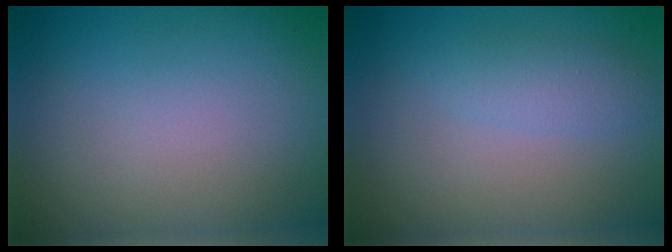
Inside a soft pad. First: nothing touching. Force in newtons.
{"total": 1.8, "press": 1.8, "slide": 0.0}